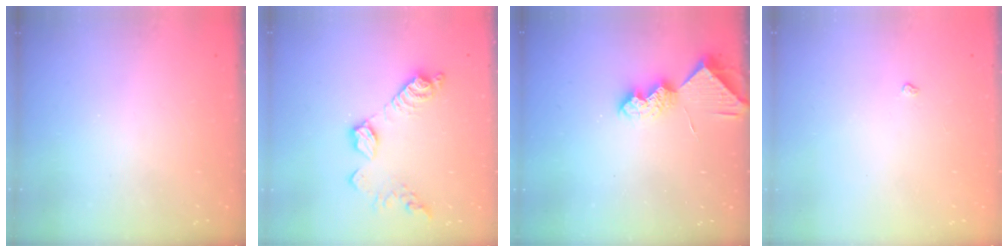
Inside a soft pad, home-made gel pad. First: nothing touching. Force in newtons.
{"total": 12.8, "press": 12.8, "slide": 0.8}
{"total": 7.9, "press": 7.8, "slide": 0.6}
{"total": 3.2, "press": 3.2, "slide": 0.5}